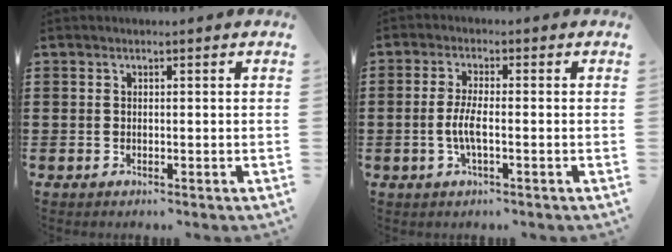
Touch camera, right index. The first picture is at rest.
{"total": 4.0, "force": [-0.9, 0.9, 3.7], "torque": [-0.089, -0.005, -0.025]}